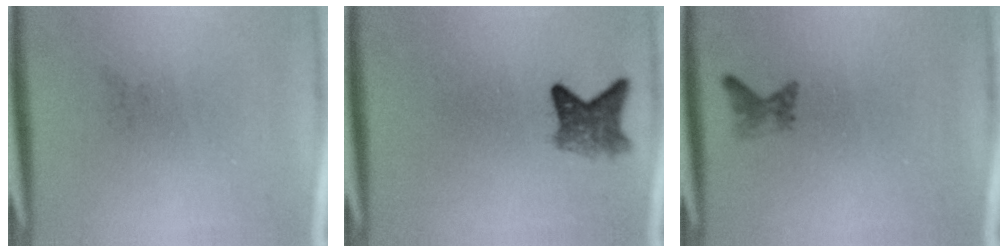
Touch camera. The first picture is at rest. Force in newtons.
{"total": 3.7}
{"total": 1.2}